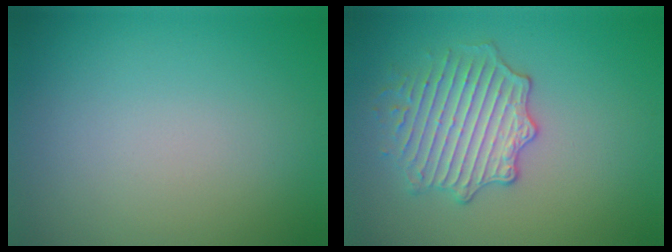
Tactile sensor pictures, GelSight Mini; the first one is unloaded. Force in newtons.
{"total": 3.8, "press": 3.6, "slide": 1.2}